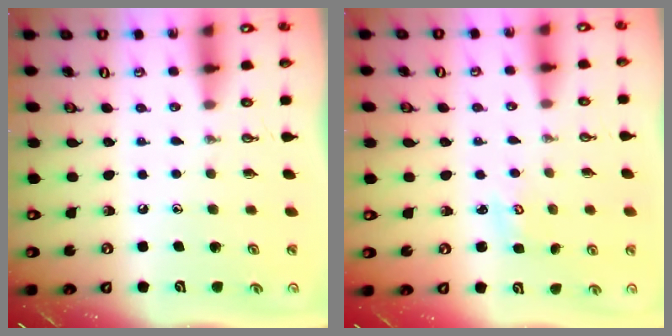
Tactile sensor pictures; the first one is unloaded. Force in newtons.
{"total": 1.8, "press": 1.8, "slide": 0.2}